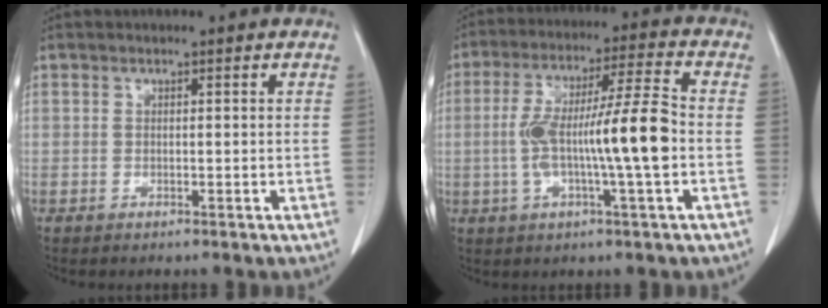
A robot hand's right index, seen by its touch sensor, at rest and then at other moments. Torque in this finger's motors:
{"motor_torque": [1.10, -0.53, 0.50, 0.21]}